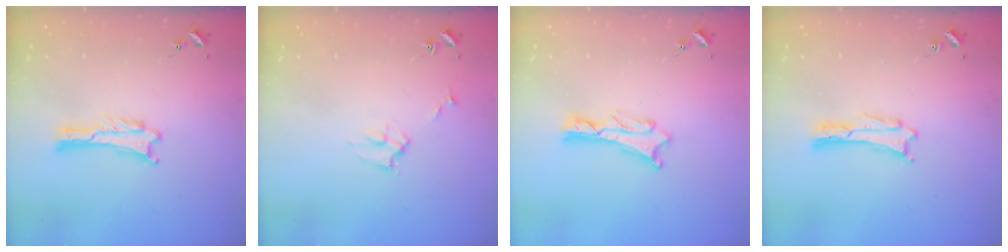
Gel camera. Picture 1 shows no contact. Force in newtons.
{"total": 2.7, "press": 2.7, "slide": 0.3}
{"total": 1.1, "press": 1.0, "slide": 0.2}
{"total": 0.0}